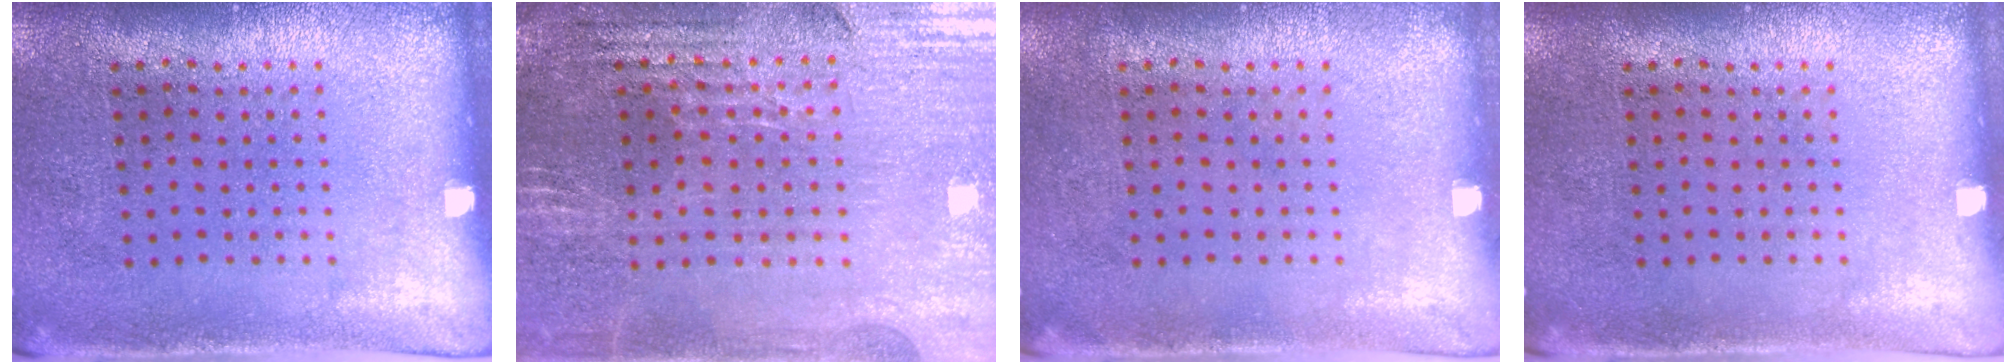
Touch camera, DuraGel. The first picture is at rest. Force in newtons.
{"total": 2.9, "press": 2.9, "slide": 0.5}
{"total": 0.0}
{"total": 0.0}